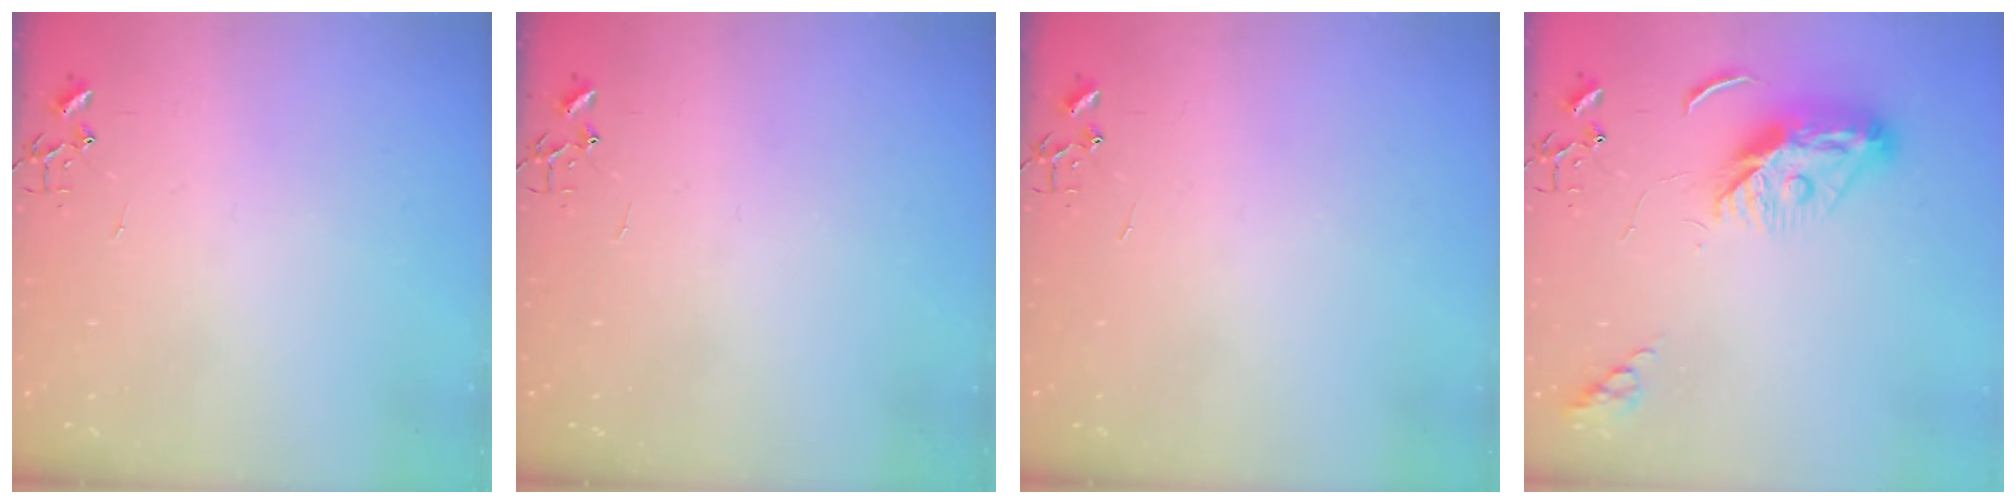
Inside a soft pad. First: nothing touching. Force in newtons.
{"total": 0.0}
{"total": 0.0}
{"total": 9.5, "press": 9.5, "slide": 0.5}